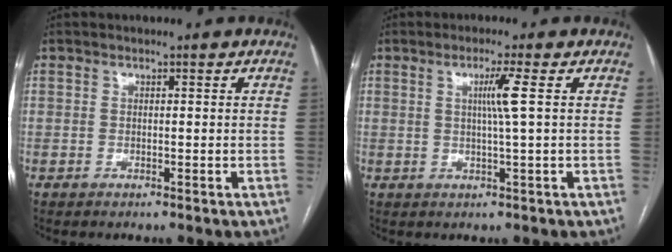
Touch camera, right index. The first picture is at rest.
{"total": 3.7, "force": [0.8, -1.0, 3.4], "torque": [-0.065, -0.002, 0.014]}